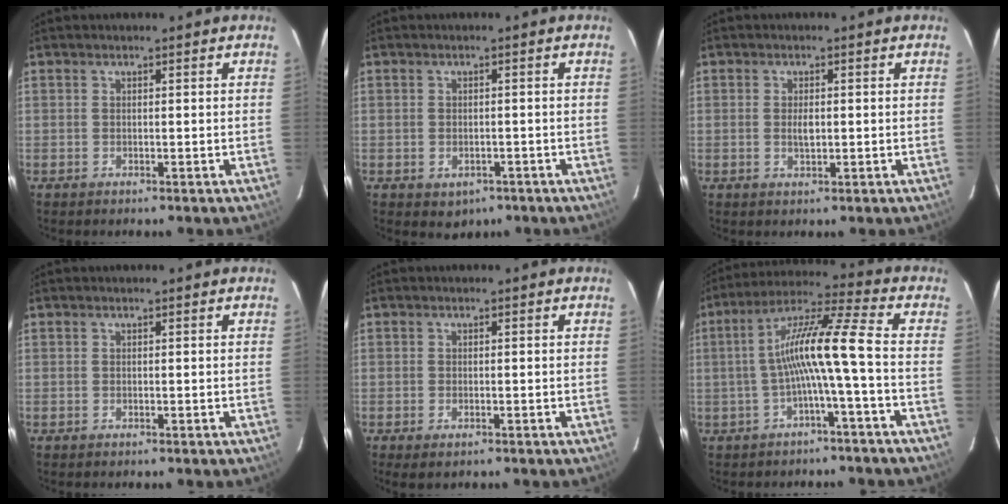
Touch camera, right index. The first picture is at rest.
{"total": 3.4, "force": [-1.5, 2.8, 1.3], "torque": [-0.031, -0.003, -0.007]}
{"total": 2.2, "force": [0.0, 1.1, 1.9], "torque": [-0.033, -0.001, 0.000]}
{"total": 0.0}
{"total": 2.2, "force": [-1.3, 0.9, 1.5], "torque": [-0.028, -0.007, -0.020]}
{"total": 10.4, "force": [-2.3, -0.8, 10.1], "torque": [-0.201, 0.019, -0.040]}